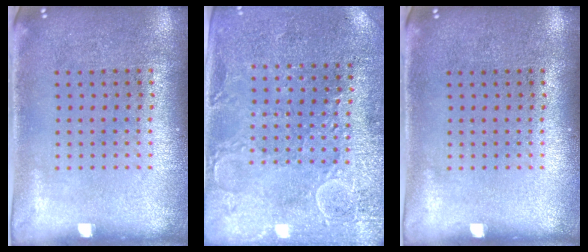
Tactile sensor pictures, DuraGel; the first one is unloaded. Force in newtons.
{"total": 2.7, "press": 2.6, "slide": 0.7}
{"total": 0.0}